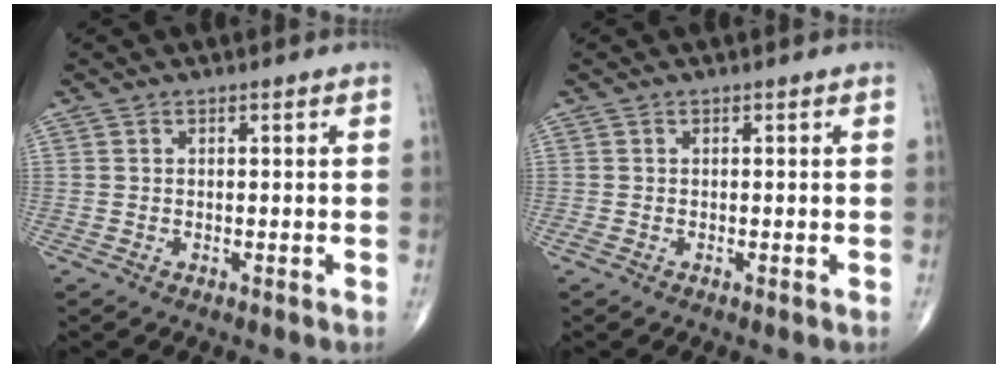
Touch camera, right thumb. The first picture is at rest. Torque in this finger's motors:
{"motor_torque": [2.25, 1.23, -0.05, -0.11, -0.02]}